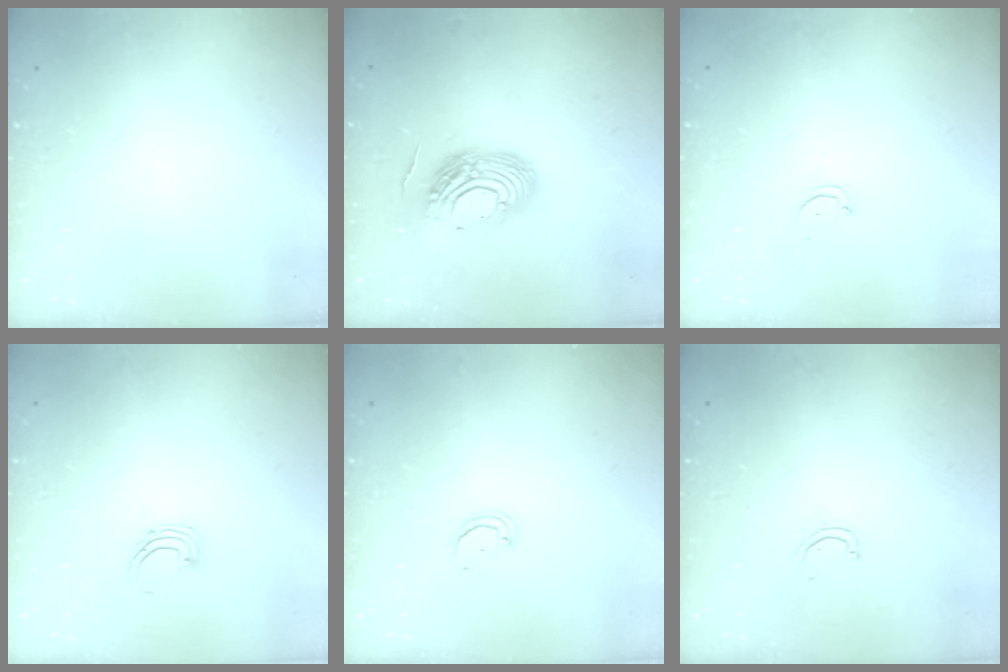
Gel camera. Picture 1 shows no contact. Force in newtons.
{"total": 14.4, "press": 14.3, "slide": 1.4}
{"total": 2.3, "press": 2.3, "slide": 0.2}
{"total": 2.6, "press": 2.6, "slide": 0.2}
{"total": 2.8, "press": 2.8, "slide": 0.2}
{"total": 4.3, "press": 4.3, "slide": 0.4}